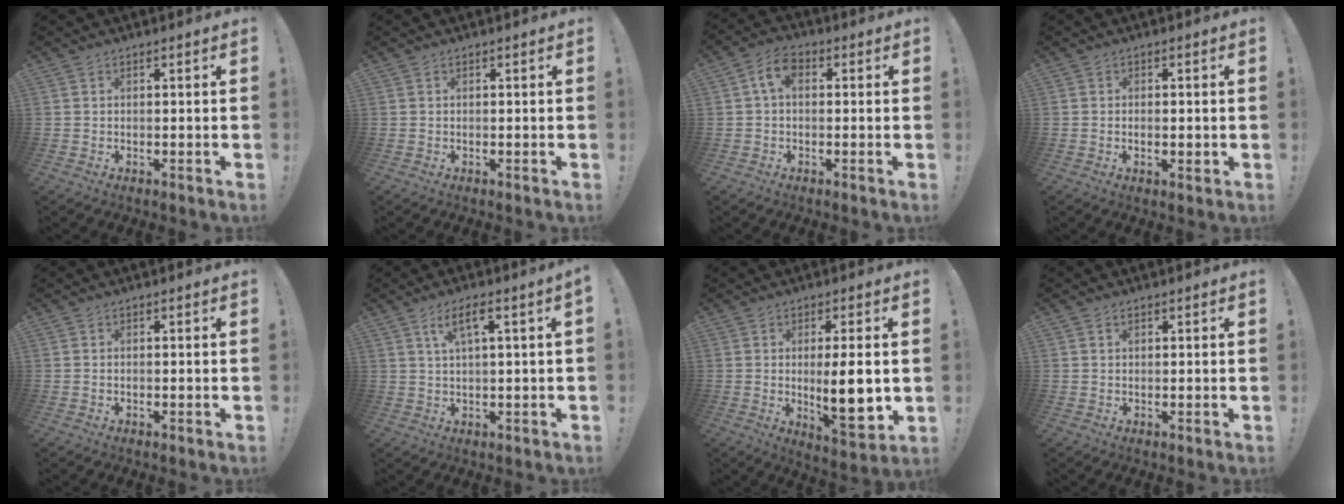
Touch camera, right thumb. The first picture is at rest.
{"total": 0.0}
{"total": 6.0, "force": [0.9, 3.7, 4.7], "torque": [-0.087, 0.014, 0.020]}
{"total": 1.6, "force": [-0.1, 0.7, 1.5], "torque": [-0.010, -0.004, -0.004]}
{"total": 0.0}
{"total": 5.3, "force": [1.6, 0.5, 5.1], "torque": [-0.090, 0.003, 0.023]}
{"total": 11.9, "force": [0.1, 3.1, 11.5], "torque": [-0.178, -0.015, 0.000]}
{"total": 0.9, "force": [0.4, 0.6, 0.5], "torque": [-0.011, 0.003, 0.008]}